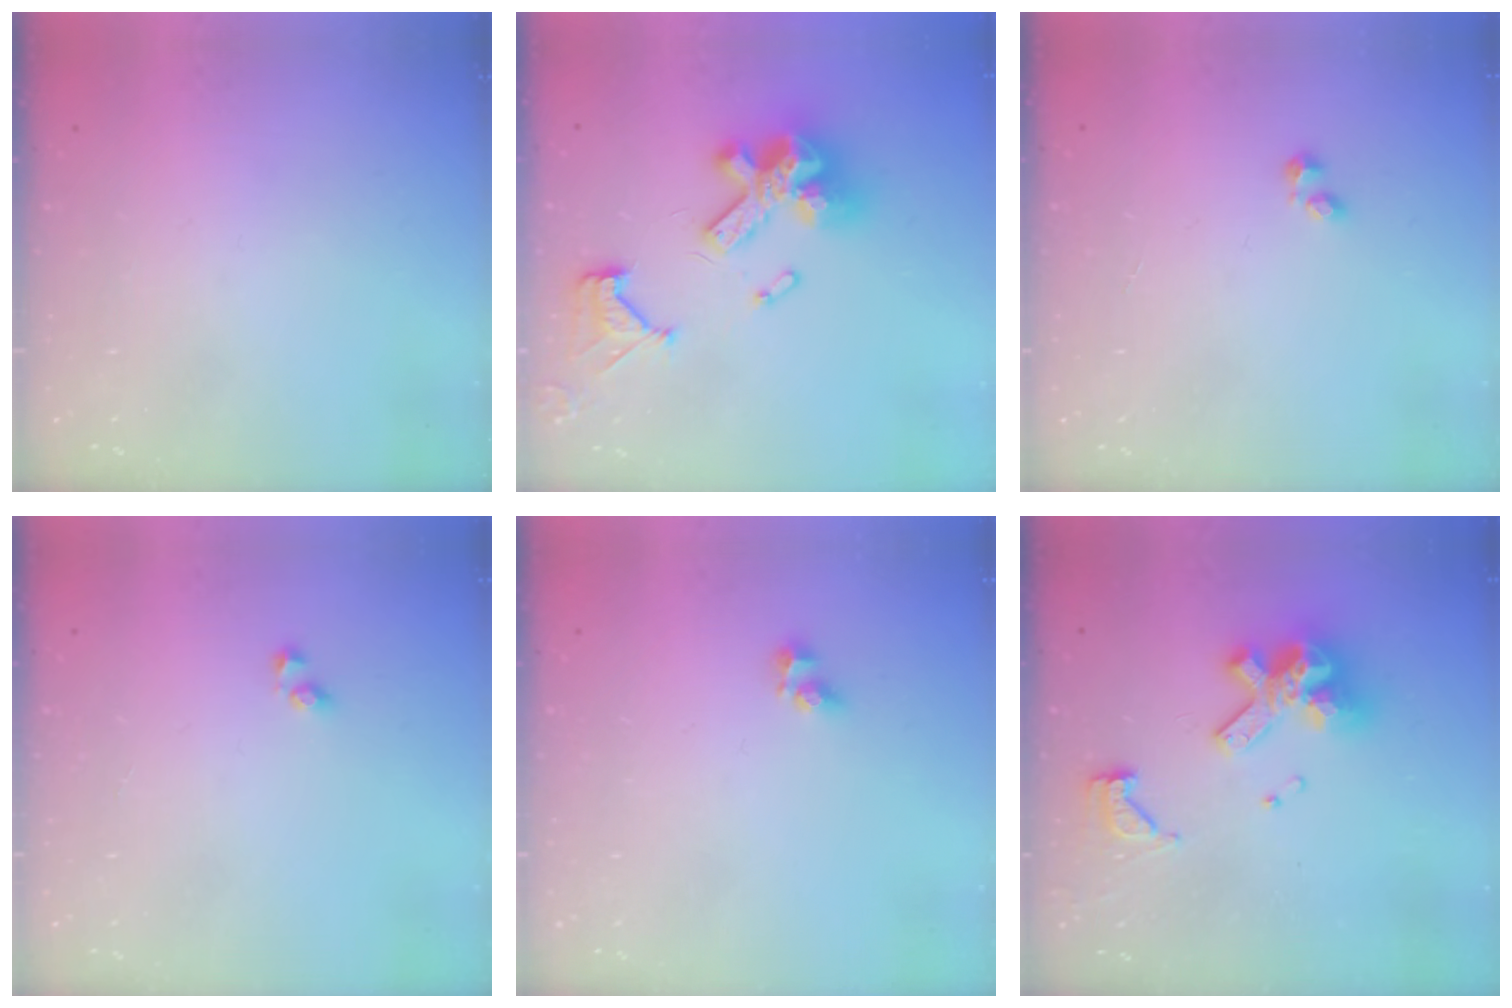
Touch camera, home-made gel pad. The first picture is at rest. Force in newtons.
{"total": 17.3, "press": 17.2, "slide": 1.9}
{"total": 1.2, "press": 1.1, "slide": 0.5}
{"total": 2.0, "press": 1.7, "slide": 1.0}
{"total": 4.6, "press": 4.5, "slide": 0.5}
{"total": 13.5, "press": 13.4, "slide": 1.5}